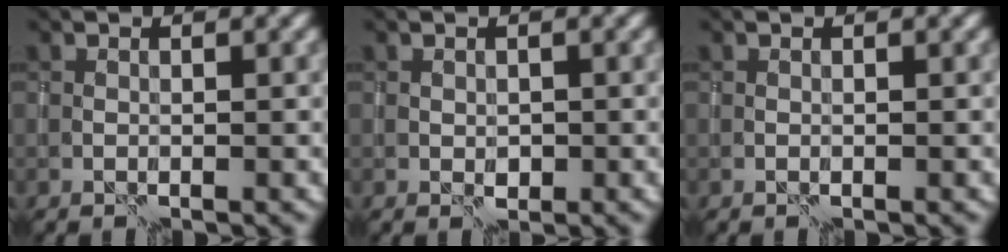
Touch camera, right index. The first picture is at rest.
{"total": 1.0, "force": [-0.2, 0.9, 0.4], "torque": [-0.006, -0.003, 0.003]}
{"total": 0.0}